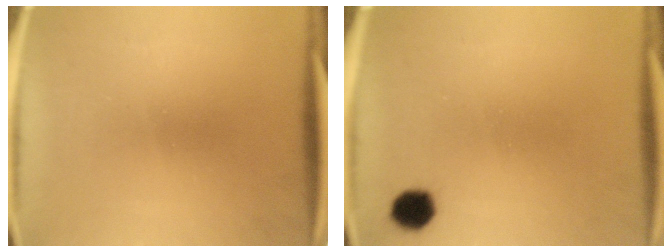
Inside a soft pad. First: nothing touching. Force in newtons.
{"total": 3.2}